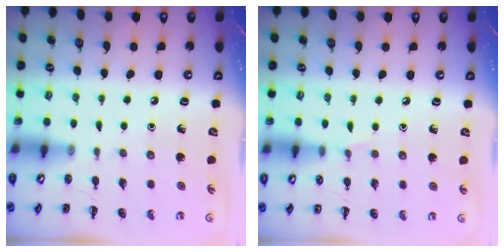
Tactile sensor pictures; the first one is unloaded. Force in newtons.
{"total": 3.8, "press": 3.6, "slide": 1.3}